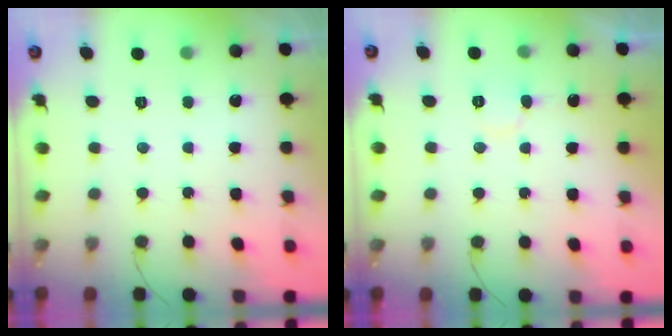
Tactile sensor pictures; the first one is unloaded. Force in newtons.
{"total": 5.7, "press": 5.7, "slide": 0.5}